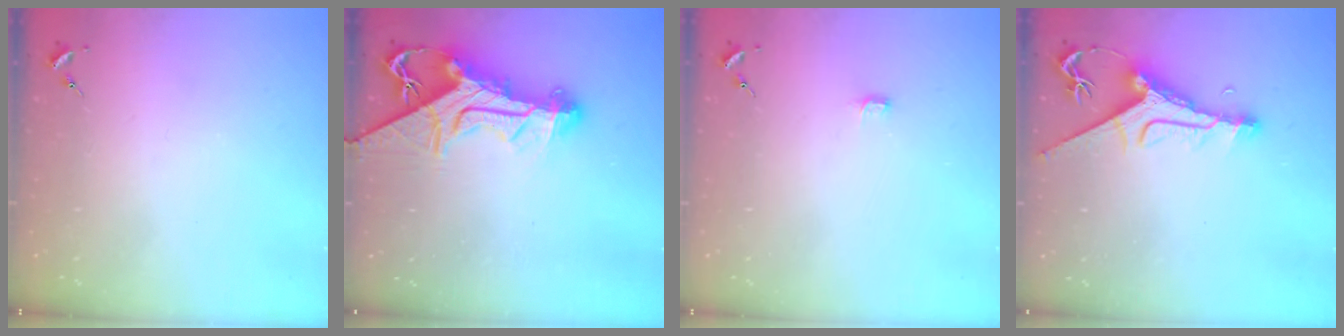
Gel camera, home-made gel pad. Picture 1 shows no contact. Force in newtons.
{"total": 15.7, "press": 15.6, "slide": 1.6}
{"total": 2.7, "press": 2.7, "slide": 0.3}
{"total": 9.9, "press": 9.8, "slide": 1.3}